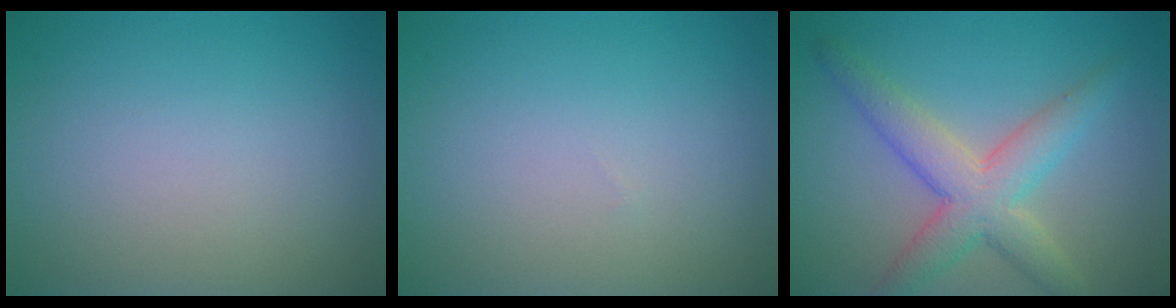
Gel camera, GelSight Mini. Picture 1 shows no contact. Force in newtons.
{"total": 0.0}
{"total": 5.4, "press": 5.3, "slide": 0.2}